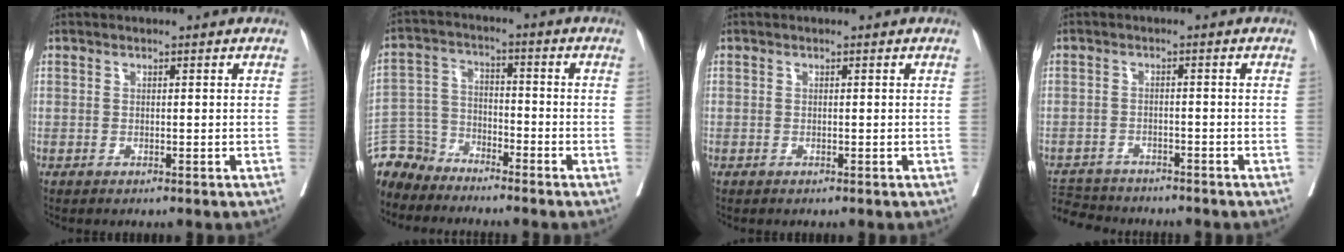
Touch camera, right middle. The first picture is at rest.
{"total": 6.7, "force": [-6.2, 2.3, -1.1], "torque": [0.019, 0.012, -0.129]}
{"total": 0.0}
{"total": 7.6, "force": [-7.3, 2.0, 1.1], "torque": [-0.026, -0.001, -0.116]}